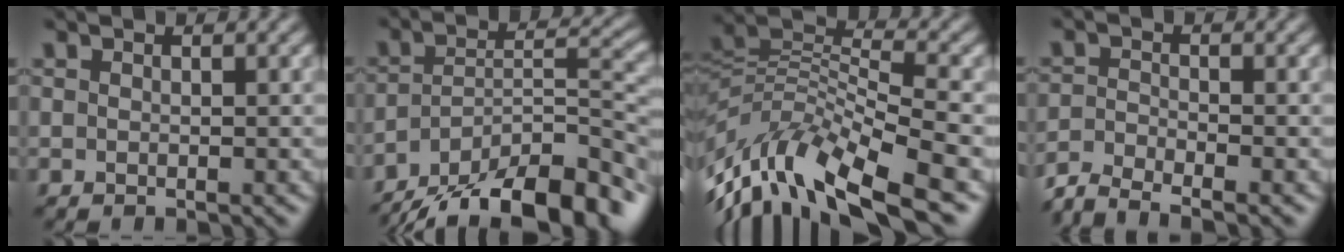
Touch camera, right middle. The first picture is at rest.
{"total": 13.6, "force": [-10.5, 4.4, 7.5], "torque": [-0.143, 0.011, -0.168]}
{"total": 9.8, "force": [-4.0, 3.7, 8.2], "torque": [-0.155, 0.014, -0.084]}
{"total": 3.7, "force": [-3.3, 0.7, 1.5], "torque": [-0.033, -0.005, -0.072]}